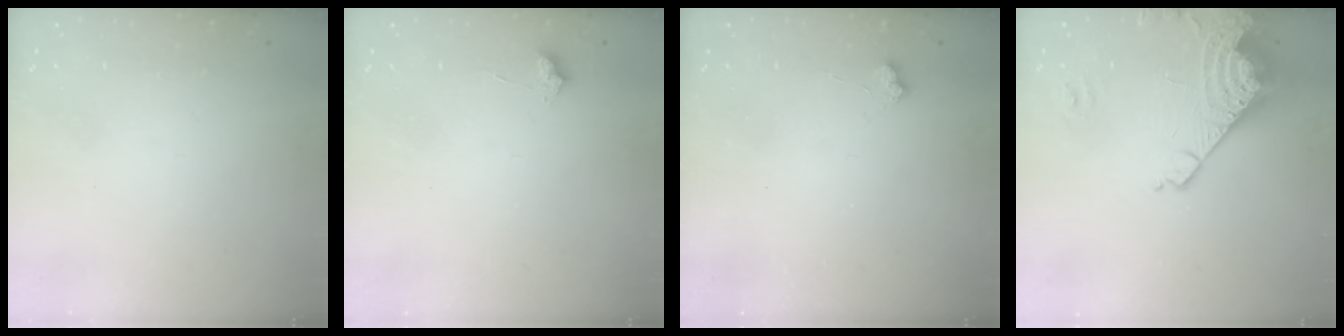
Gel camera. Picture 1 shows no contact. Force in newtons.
{"total": 6.1, "press": 6.0, "slide": 0.6}
{"total": 2.4, "press": 2.4, "slide": 0.5}
{"total": 15.5, "press": 15.4, "slide": 1.8}